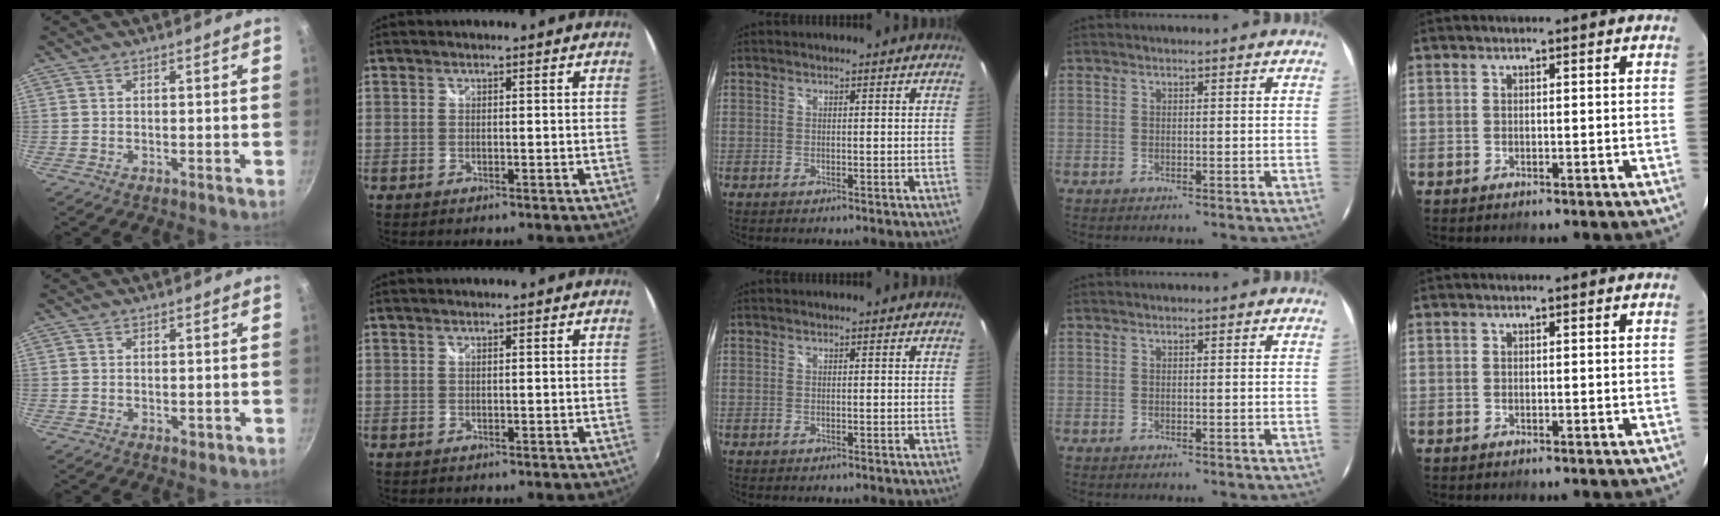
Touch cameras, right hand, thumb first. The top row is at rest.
{"thumb": {"total": 1.1, "force": [-0.2, 0.9, 0.6], "torque": [-0.006, 0.000, -0.003]}}